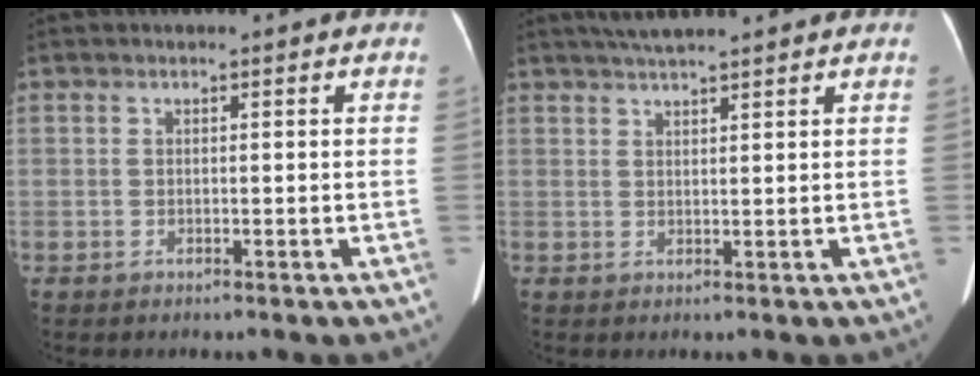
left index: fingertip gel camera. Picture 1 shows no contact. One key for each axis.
{"total": 5.3, "fx": 4.5, "fy": 0.1, "fz": 2.7, "tx": -0.043, "ty": 0.027, "tz": 0.078}